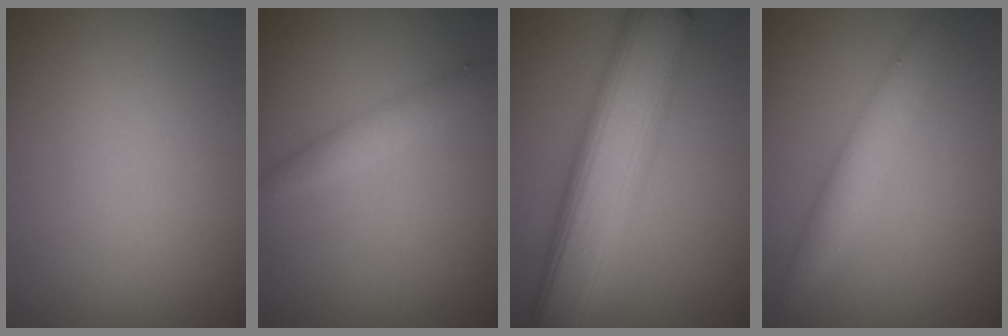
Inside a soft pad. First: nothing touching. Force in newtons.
{"total": 1.9, "press": 1.9, "slide": 0.1}
{"total": 10.0, "press": 10.0, "slide": 0.2}
{"total": 3.4, "press": 3.4, "slide": 0.1}